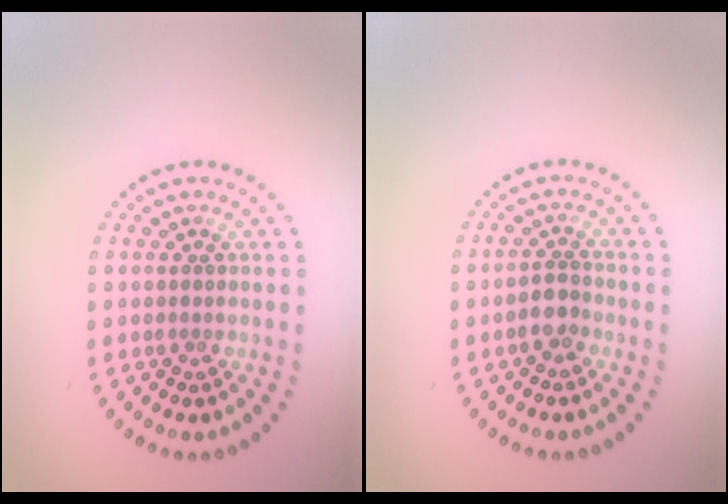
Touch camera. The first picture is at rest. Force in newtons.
{"total": 1.9, "press": 1.6, "slide": 0.9}